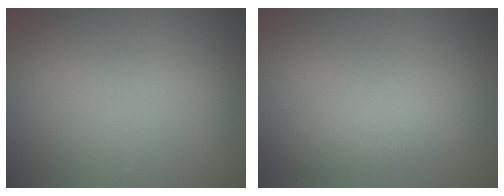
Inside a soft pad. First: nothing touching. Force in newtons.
{"total": 2.5, "press": 2.5, "slide": 0.2}